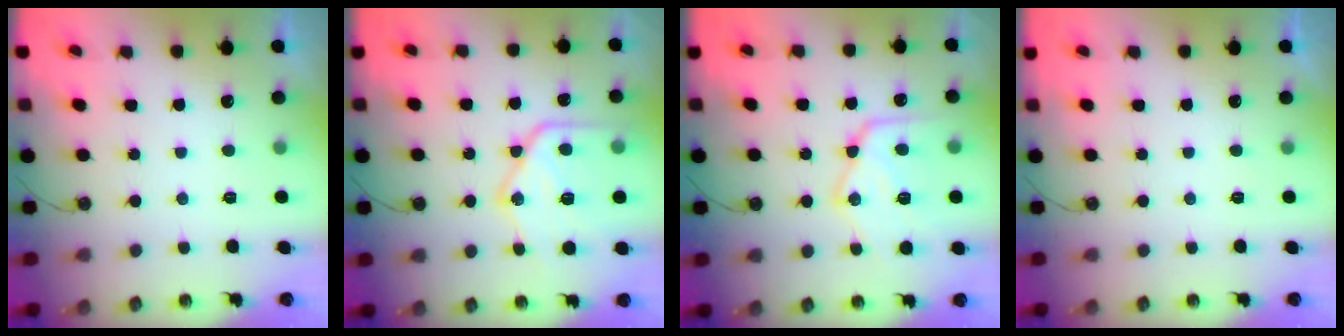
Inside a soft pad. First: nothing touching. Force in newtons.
{"total": 20.5, "press": 20.4, "slide": 1.7}
{"total": 16.6, "press": 16.5, "slide": 1.5}
{"total": 0.0}